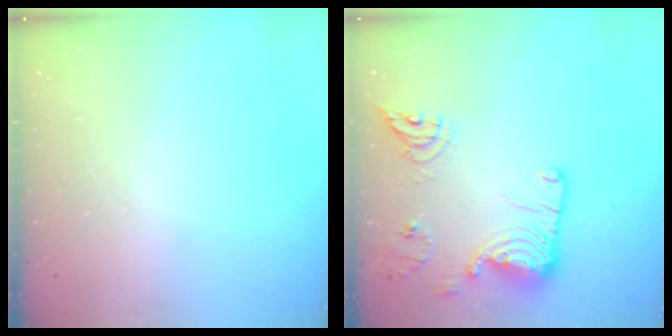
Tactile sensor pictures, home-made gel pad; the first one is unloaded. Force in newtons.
{"total": 19.0, "press": 18.6, "slide": 4.0}